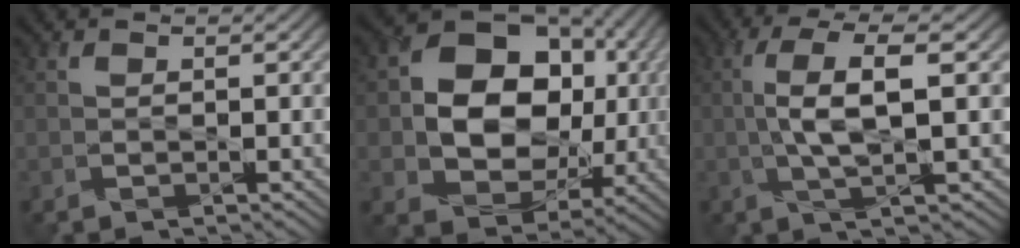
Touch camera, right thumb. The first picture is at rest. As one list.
[{"total": 14.0, "force": [0.9, 10.9, 8.8], "torque": [-0.153, -0.007, 0.020]}, {"total": 6.5, "force": [0.4, 1.5, 6.3], "torque": [-0.132, 0.011, 0.004]}]